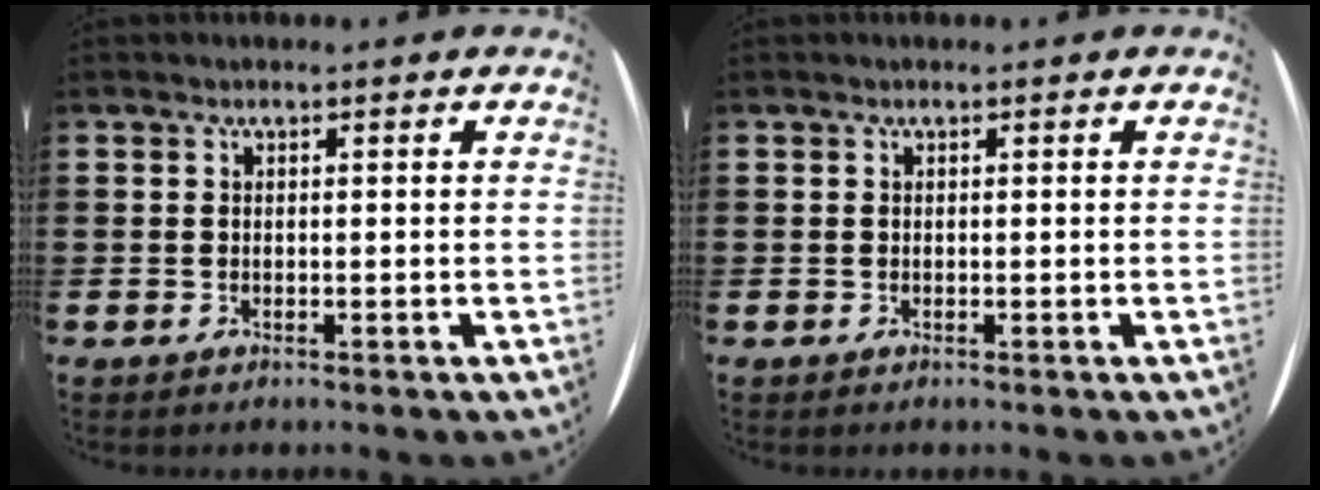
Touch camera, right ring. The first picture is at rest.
{"total": 0.0}